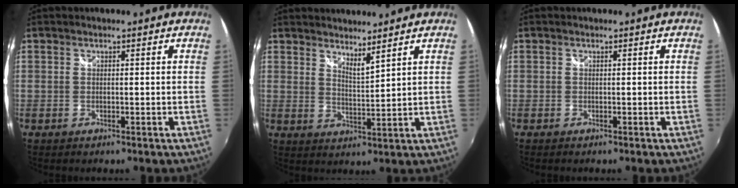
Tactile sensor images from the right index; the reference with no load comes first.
{"total": 4.4, "force": [3.9, 0.0, 1.9], "torque": [-0.029, -0.006, 0.059]}
{"total": 0.0}